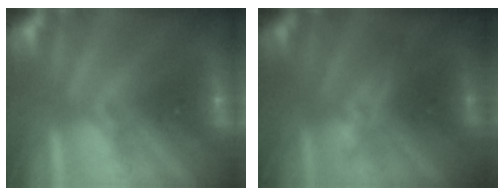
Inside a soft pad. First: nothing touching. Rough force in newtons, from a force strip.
{"total": 1.6}